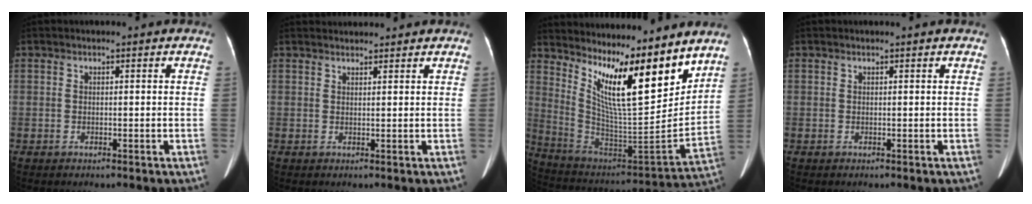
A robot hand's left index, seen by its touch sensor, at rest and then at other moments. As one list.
[{"total": 4.0, "force": [3.9, 0.3, 0.6], "torque": [-0.009, 0.032, 0.056]}, {"total": 18.6, "force": [12.2, 3.4, 13.6], "torque": [-0.235, -0.010, 0.219]}, {"total": 0.0}]